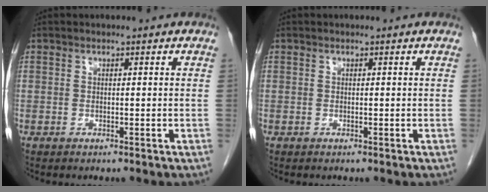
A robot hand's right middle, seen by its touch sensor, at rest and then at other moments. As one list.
[{"total": 0.0}]